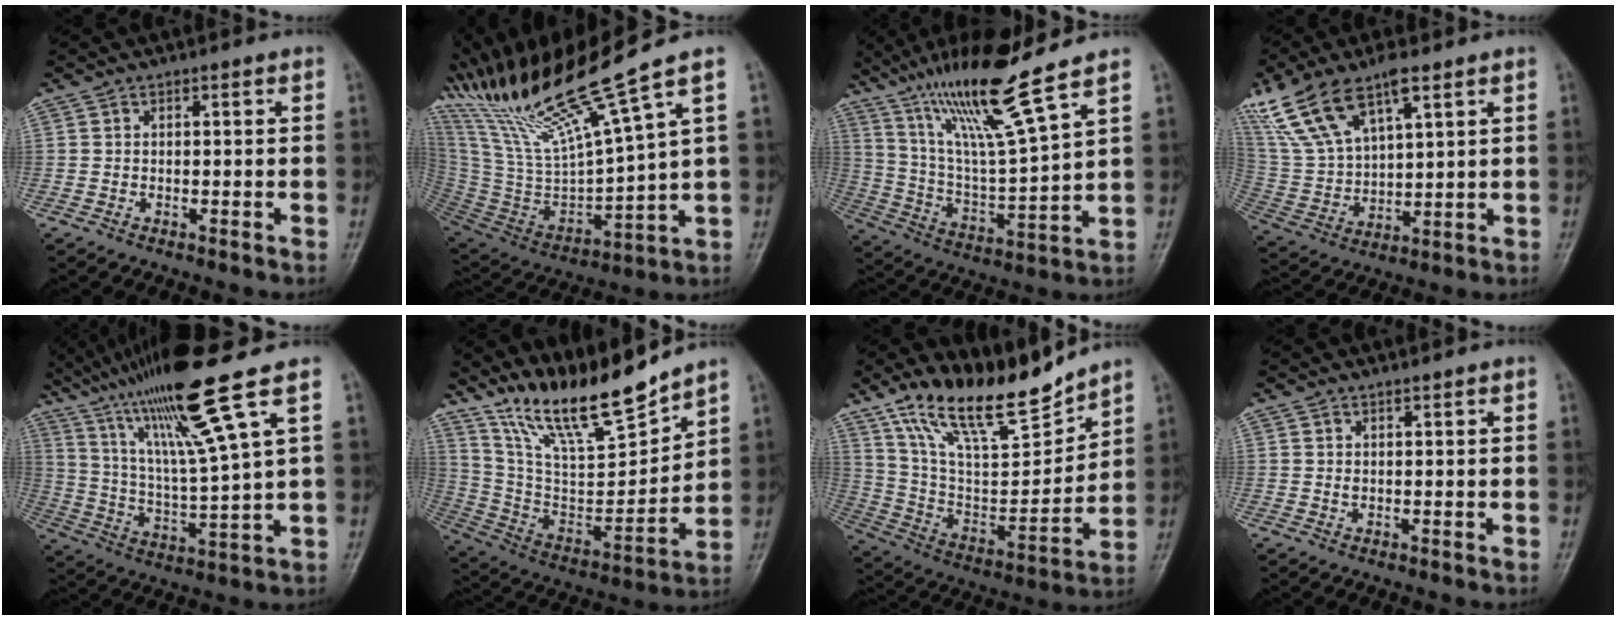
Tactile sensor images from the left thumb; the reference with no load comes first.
{"total": 23.2, "force": [17.4, 0.4, 15.3], "torque": [-0.283, -0.064, 0.344]}
{"total": 17.5, "force": [12.3, 0.6, 12.4], "torque": [-0.214, -0.060, 0.229]}
{"total": 16.0, "force": [9.9, 6.4, 10.8], "torque": [-0.215, -0.025, 0.204]}
{"total": 17.5, "force": [11.1, -0.9, 13.6], "torque": [-0.241, -0.043, 0.202]}
{"total": 18.4, "force": [15.7, 3.2, 8.9], "torque": [-0.127, -0.094, 0.299]}
{"total": 19.5, "force": [15.7, 5.4, 10.1], "torque": [-0.135, -0.088, 0.290]}
{"total": 0.6, "force": [0.5, 0.2, 0.4], "torque": [-0.006, -0.004, 0.010]}